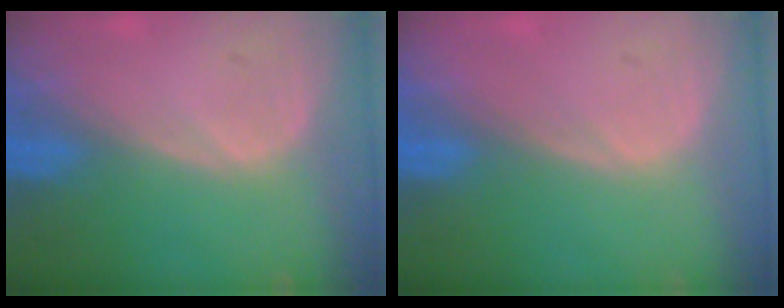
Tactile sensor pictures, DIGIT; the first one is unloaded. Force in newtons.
{"total": 0.0}